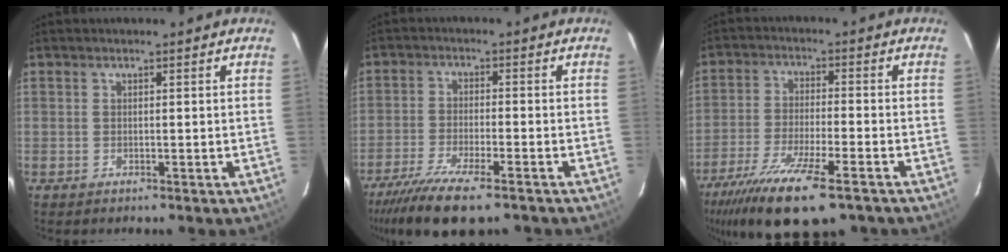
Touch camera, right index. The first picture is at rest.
{"total": 12.1, "force": [-9.1, 2.5, 7.5], "torque": [-0.173, -0.040, -0.168]}
{"total": 17.4, "force": [-11.9, 4.1, 11.9], "torque": [-0.247, -0.054, -0.212]}